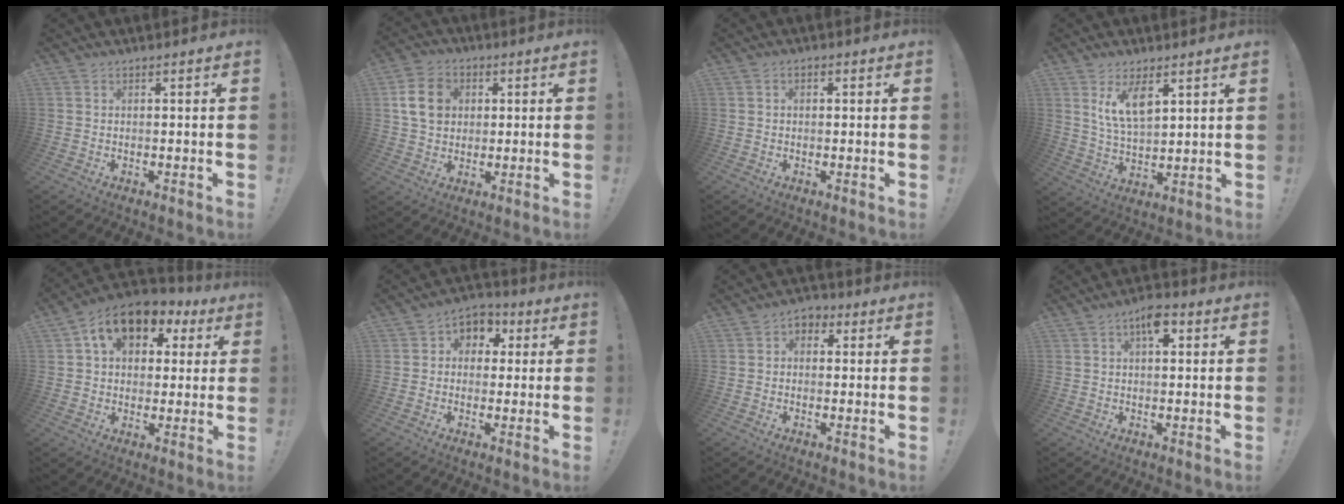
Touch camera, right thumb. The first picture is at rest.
{"total": 10.9, "force": [2.6, 8.9, 5.8], "torque": [-0.089, 0.007, 0.054]}
{"total": 1.2, "force": [-0.2, 0.9, 0.8], "torque": [-0.006, 0.003, -0.005]}
{"total": 10.7, "force": [5.8, 5.9, 6.7], "torque": [-0.115, -0.025, 0.112]}
{"total": 13.0, "force": [6.6, 8.6, 7.1], "torque": [-0.106, -0.025, 0.122]}
{"total": 6.3, "force": [0.2, 5.8, 2.4], "torque": [-0.020, 0.003, 0.005]}
{"total": 3.5, "force": [-0.2, 2.9, 1.9], "torque": [-0.021, 0.006, -0.006]}
{"total": 5.9, "force": [2.1, 2.9, 4.7], "torque": [-0.061, -0.002, 0.032]}